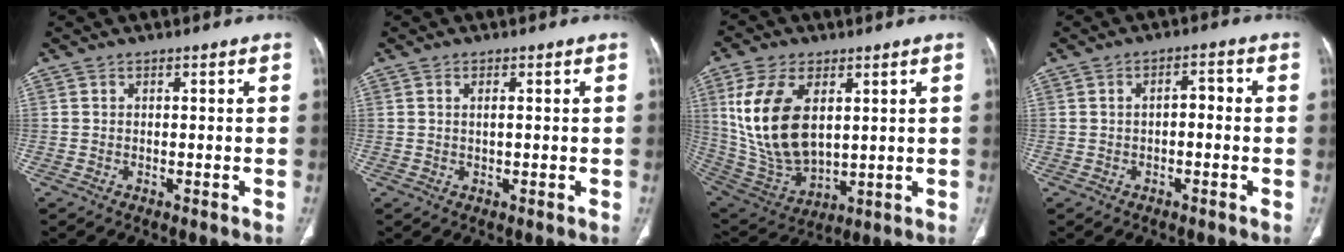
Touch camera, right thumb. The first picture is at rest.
{"total": 1.3, "force": [0.3, 0.4, 1.1], "torque": [-0.025, 0.000, 0.006]}
{"total": 17.9, "force": [4.5, 10.3, 13.9], "torque": [-0.268, -0.021, 0.105]}
{"total": 2.8, "force": [-0.3, 1.5, 2.4], "torque": [-0.032, 0.015, -0.010]}